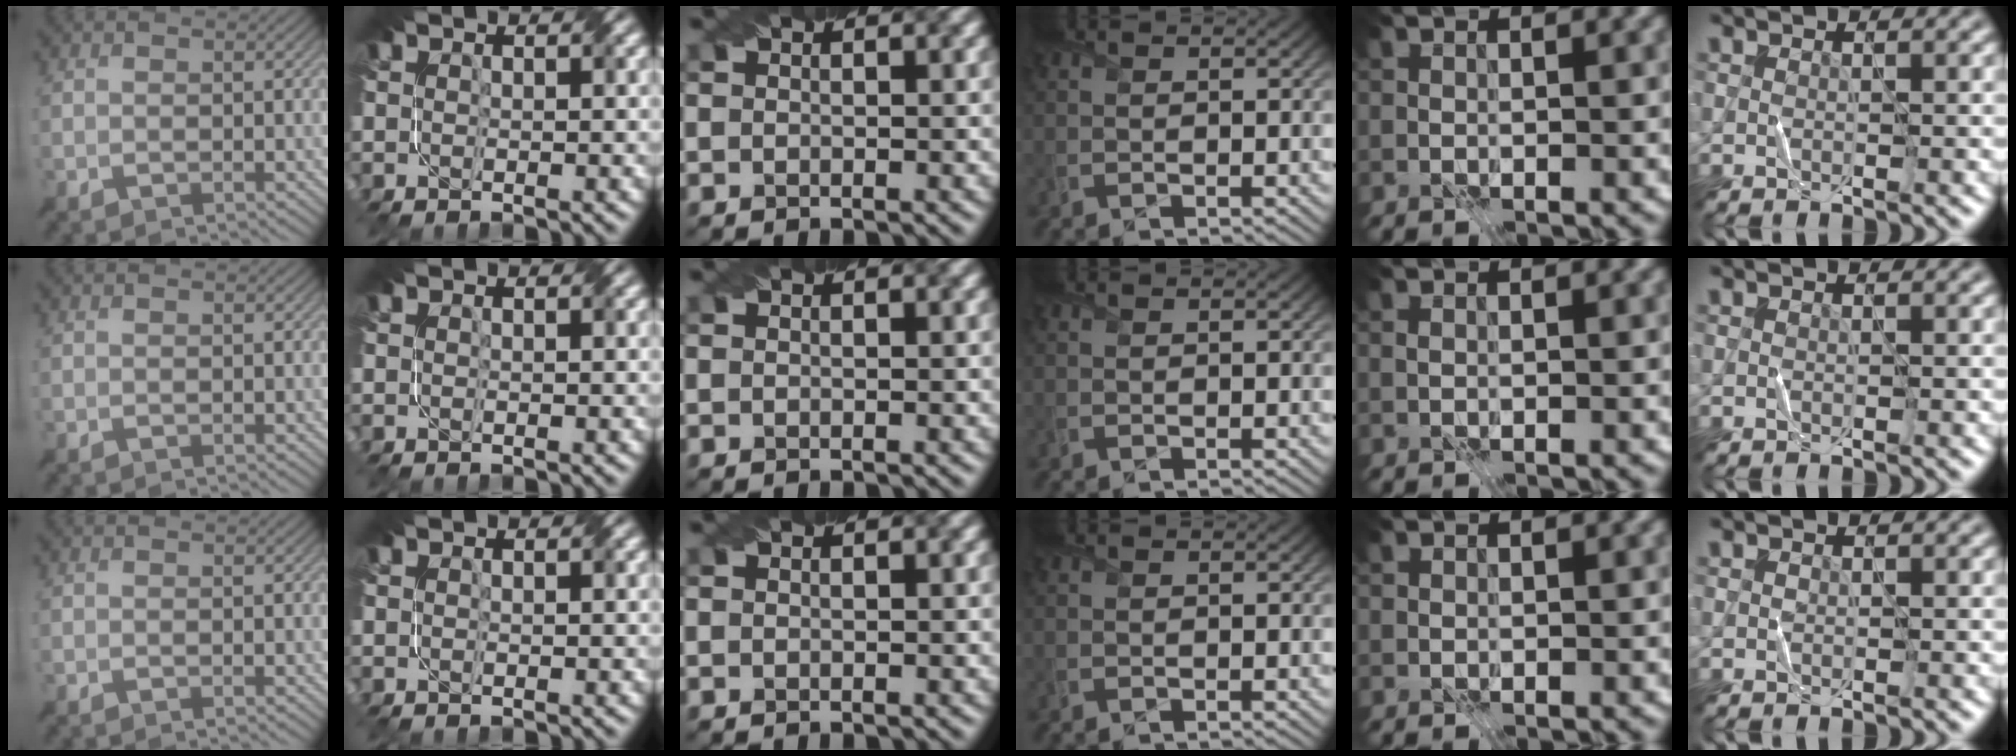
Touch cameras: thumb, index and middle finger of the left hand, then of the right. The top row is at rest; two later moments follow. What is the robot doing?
{"motion": "fold", "object": "file"}